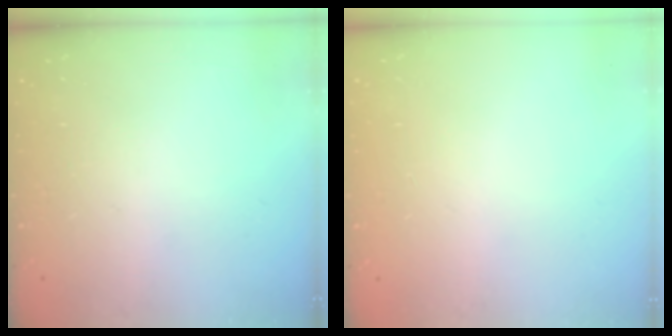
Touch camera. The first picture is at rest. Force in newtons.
{"total": 0.0}